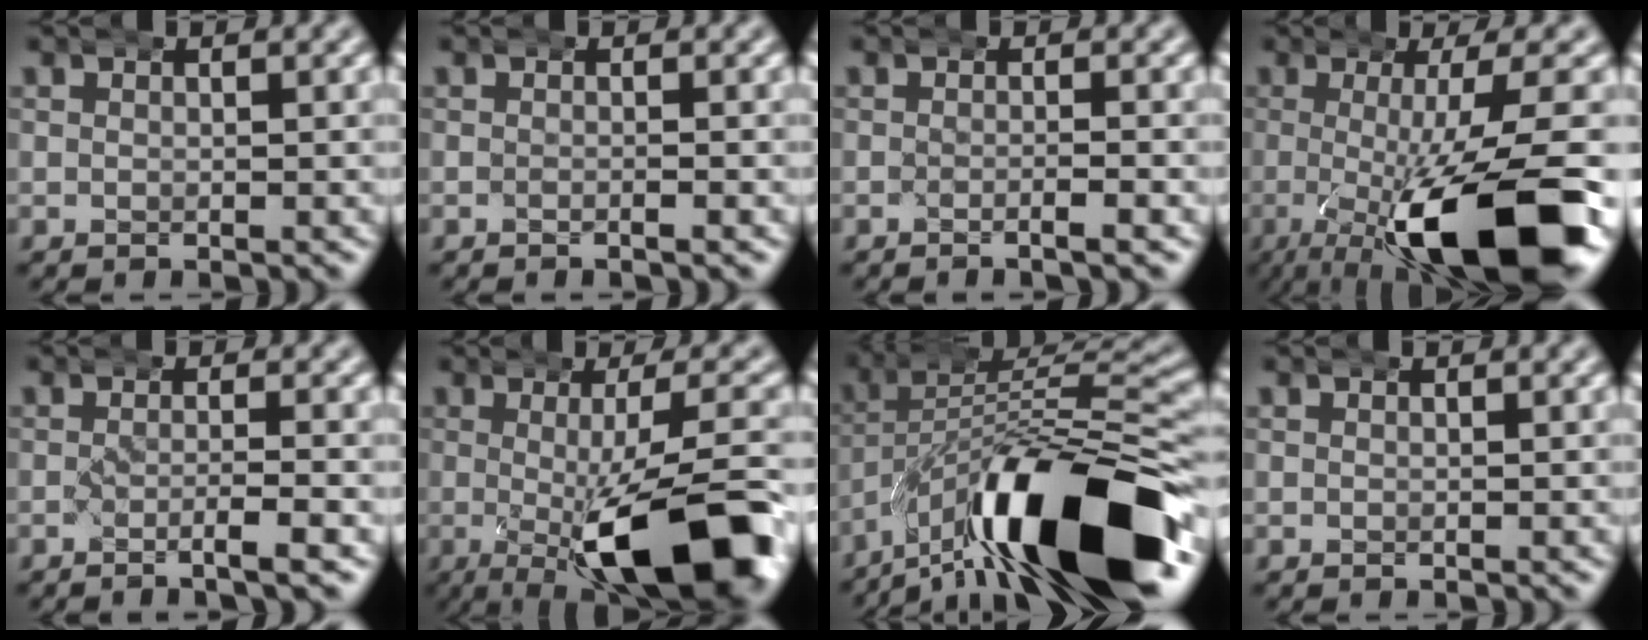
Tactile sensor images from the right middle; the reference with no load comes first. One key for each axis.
{"total": 0.5, "fx": -0.4, "fy": -0.2, "fz": 0.2, "tx": -0.004, "ty": 0.005, "tz": -0.014}
{"total": 1.1, "fx": -0.9, "fy": -0.5, "fz": 0.6, "tx": -0.010, "ty": 0.006, "tz": -0.021}
{"total": 12.6, "fx": -4.0, "fy": 3.0, "fz": 11.5, "tx": -0.178, "ty": -0.021, "tz": -0.049}
{"total": 1.7, "fx": -1.2, "fy": -0.5, "fz": 1.1, "tx": -0.022, "ty": 0.005, "tz": -0.028}
{"total": 14.0, "fx": -3.7, "fy": 4.5, "fz": 12.8, "tx": -0.179, "ty": -0.018, "tz": -0.045}
{"total": 16.3, "fx": -8.2, "fy": 5.4, "fz": 13.0, "tx": -0.197, "ty": -0.009, "tz": -0.126}
{"total": 0.0}